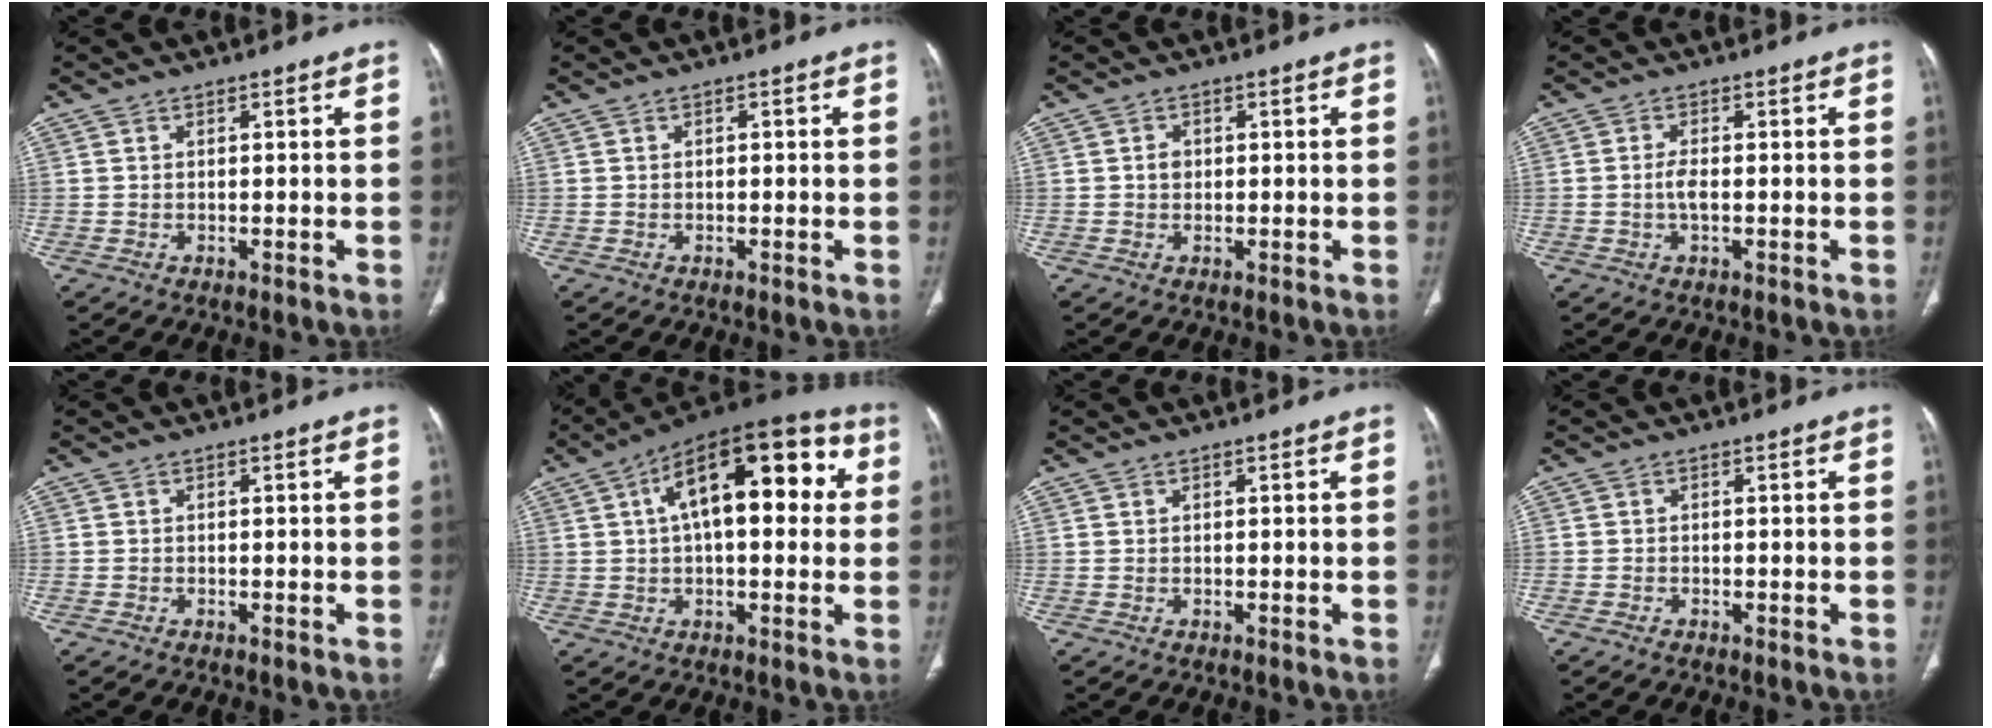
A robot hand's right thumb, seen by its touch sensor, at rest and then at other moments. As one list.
[{"total": 0.6, "force": [0.0, 0.3, 0.5], "torque": [-0.008, 0.001, 0.000]}, {"total": 1.6, "force": [0.1, 1.4, 0.9], "torque": [-0.008, 0.004, 0.001]}, {"total": 2.4, "force": [-0.4, 1.0, 2.2], "torque": [-0.050, 0.004, -0.009]}, {"total": 0.0}, {"total": 20.7, "force": [4.9, 9.6, 17.6], "torque": [-0.235, 0.036, 0.064]}, {"total": 0.0}, {"total": 0.6, "force": [-0.4, 0.3, 0.1], "torque": [-0.004, 0.001, -0.013]}]